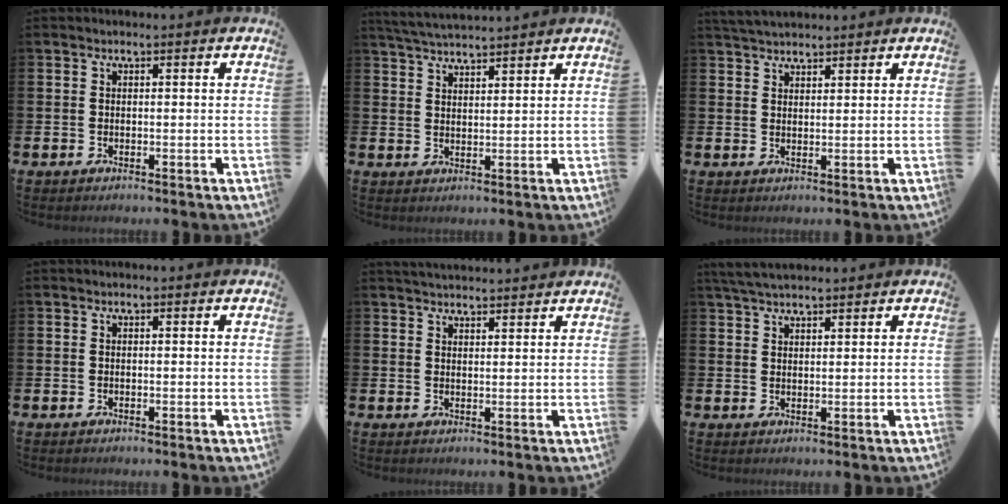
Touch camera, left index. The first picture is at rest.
{"total": 4.1, "force": [4.0, 0.0, 0.5], "torque": [-0.016, -0.020, 0.072]}
{"total": 3.4, "force": [3.3, 0.7, 0.4], "torque": [-0.012, -0.010, 0.062]}
{"total": 0.0}
{"total": 3.0, "force": [3.0, 0.3, 0.1], "torque": [-0.003, -0.014, 0.054]}
{"total": 4.2, "force": [3.9, 1.0, 1.3], "torque": [-0.031, -0.009, 0.073]}